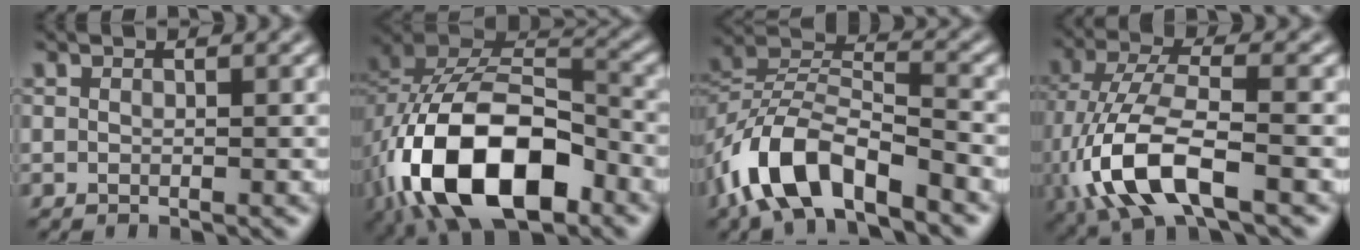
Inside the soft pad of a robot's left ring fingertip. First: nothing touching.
{"total": 15.4, "force": [-6.2, 8.5, 11.2], "torque": [-0.199, -0.012, -0.112]}
{"total": 9.0, "force": [-5.8, 3.8, 5.8], "torque": [-0.102, 0.005, -0.114]}
{"total": 9.5, "force": [-3.4, 3.9, 8.0], "torque": [-0.178, 0.002, -0.073]}